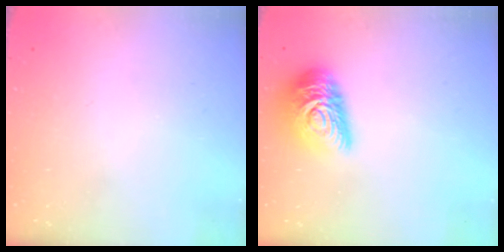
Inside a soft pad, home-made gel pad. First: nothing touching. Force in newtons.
{"total": 16.1, "press": 16.0, "slide": 0.9}